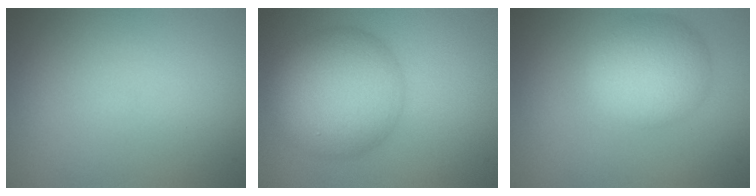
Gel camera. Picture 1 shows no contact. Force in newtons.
{"total": 9.2, "press": 9.2, "slide": 0.2}
{"total": 5.8, "press": 5.8, "slide": 0.4}